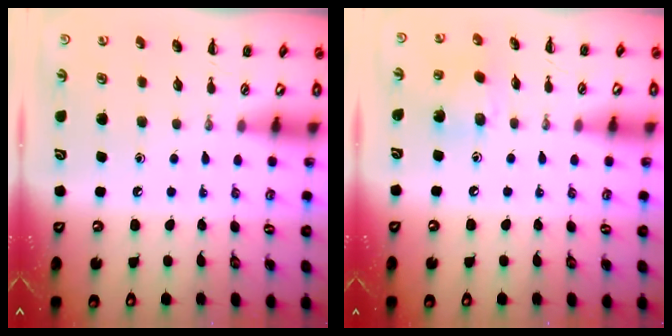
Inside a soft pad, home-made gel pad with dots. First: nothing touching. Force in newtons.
{"total": 6.5, "press": 6.4, "slide": 1.2}